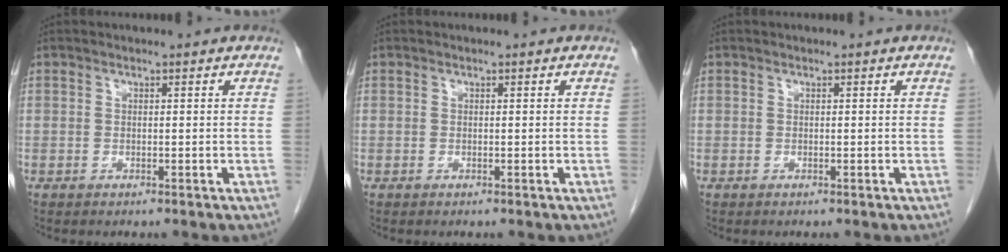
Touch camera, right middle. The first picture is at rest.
{"total": 0.0}
{"total": 0.0}